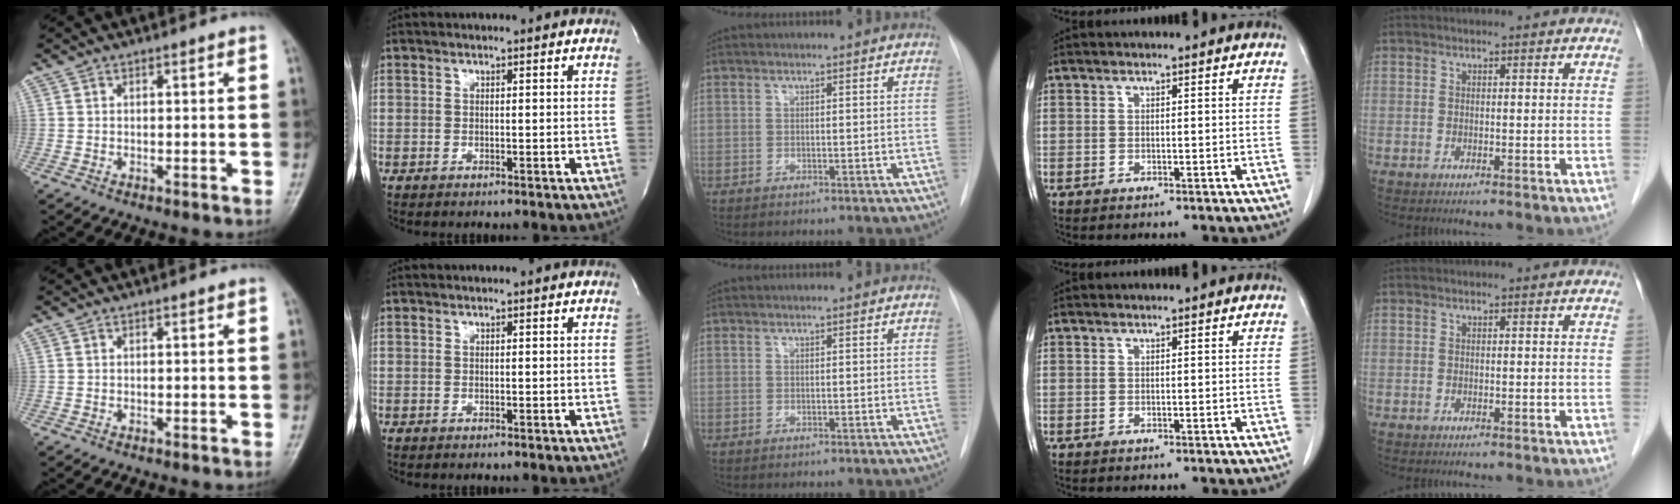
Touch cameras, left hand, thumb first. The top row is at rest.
{}